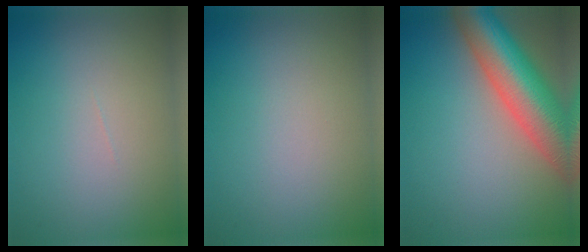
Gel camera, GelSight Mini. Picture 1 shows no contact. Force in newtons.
{"total": 0.0}
{"total": 11.2, "press": 11.2, "slide": 0.6}